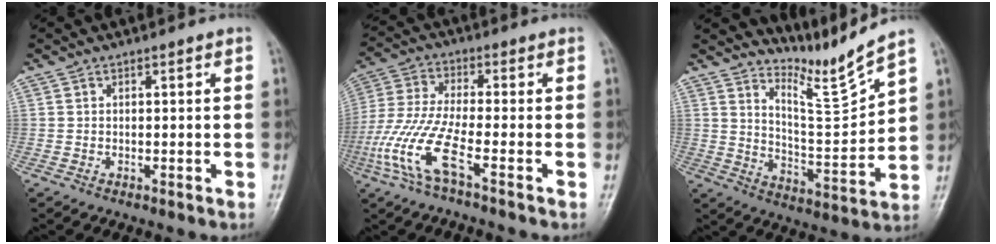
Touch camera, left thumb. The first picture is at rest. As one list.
[{"total": 10.8, "force": [-4.8, 1.9, 9.5], "torque": [-0.237, 0.018, -0.103]}, {"total": 8.6, "force": [8.1, -1.5, 2.5], "torque": [-0.032, -0.091, 0.157]}]